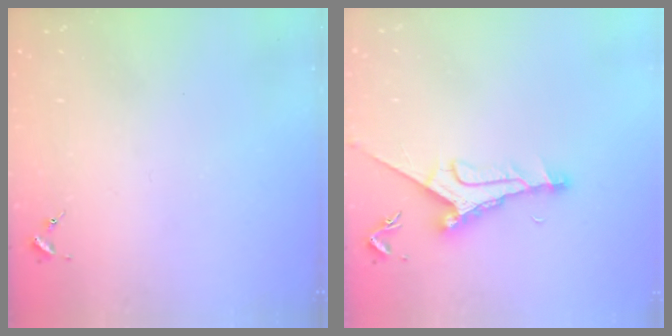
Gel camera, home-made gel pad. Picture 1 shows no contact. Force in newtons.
{"total": 9.4, "press": 9.4, "slide": 0.7}